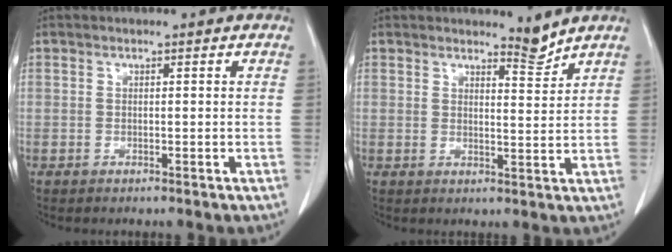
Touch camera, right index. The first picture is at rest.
{"total": 2.9, "force": [2.9, 0.1, 0.4], "torque": [-0.010, -0.017, 0.048]}